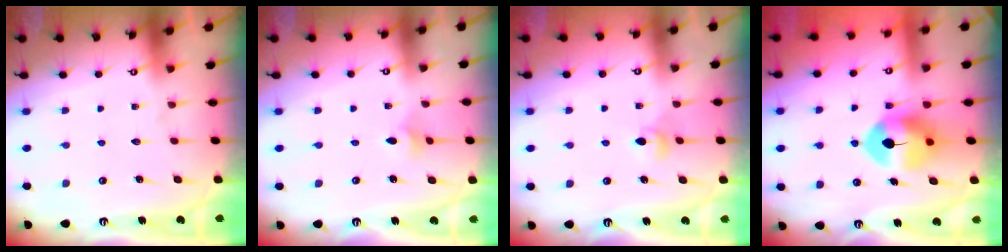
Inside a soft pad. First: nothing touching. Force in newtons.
{"total": 2.8, "press": 2.8, "slide": 0.6}
{"total": 3.5, "press": 3.4, "slide": 0.8}
{"total": 9.5, "press": 9.4, "slide": 1.5}